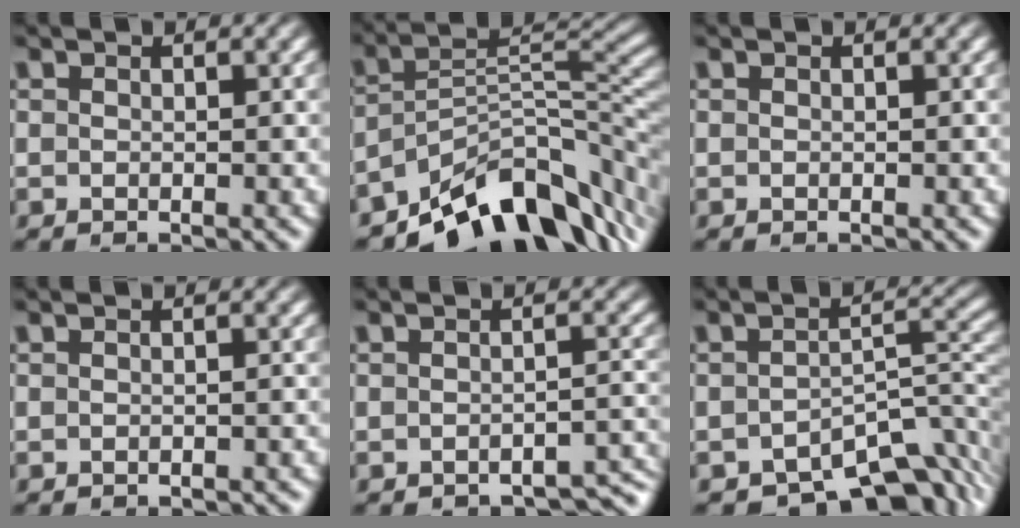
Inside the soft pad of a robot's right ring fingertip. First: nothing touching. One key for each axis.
{"total": 14.4, "fx": -7.7, "fy": 7.2, "fz": 9.8, "tx": -0.130, "ty": -0.030, "tz": -0.109}
{"total": 0.0}
{"total": 1.4, "fx": -1.4, "fy": 0.0, "fz": -0.1, "tx": 0.005, "ty": -0.005, "tz": -0.019}
{"total": 3.9, "fx": -3.7, "fy": 0.7, "fz": 1.0, "tx": -0.004, "ty": -0.007, "tz": -0.054}
{"total": 10.6, "fx": -6.4, "fy": 5.3, "fz": 6.6, "tx": -0.059, "ty": -0.019, "tz": -0.089}